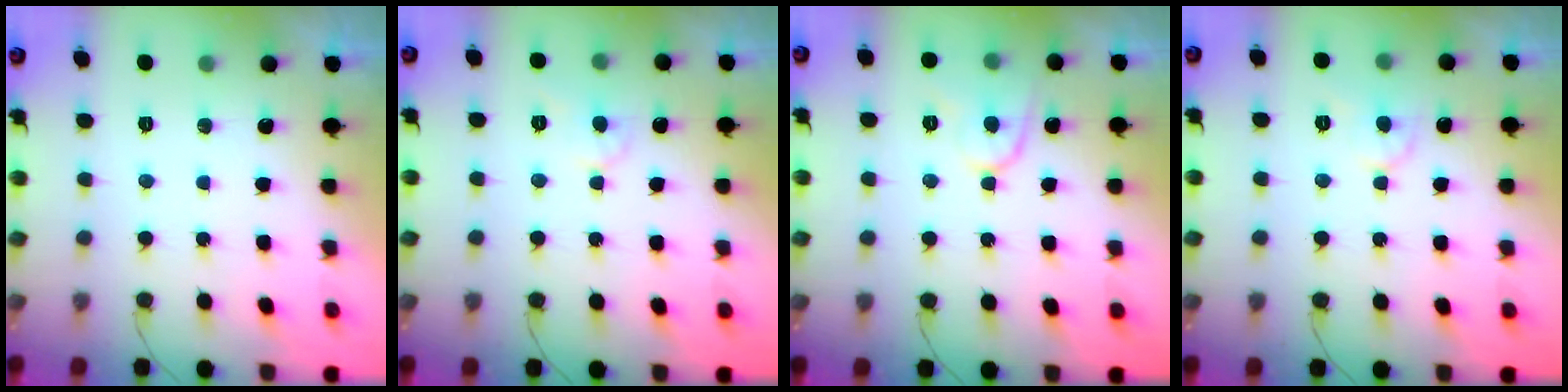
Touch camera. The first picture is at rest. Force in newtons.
{"total": 4.4, "press": 4.4, "slide": 0.6}
{"total": 7.7, "press": 7.7, "slide": 0.7}
{"total": 5.5, "press": 5.4, "slide": 0.8}